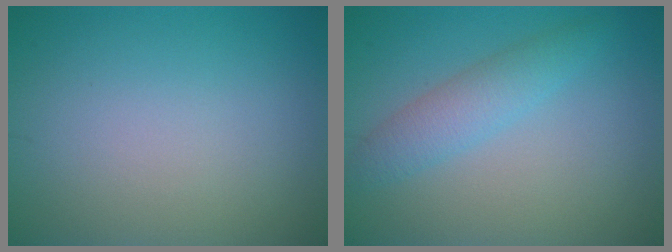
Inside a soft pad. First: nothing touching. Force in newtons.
{"total": 2.9, "press": 2.9, "slide": 0.1}